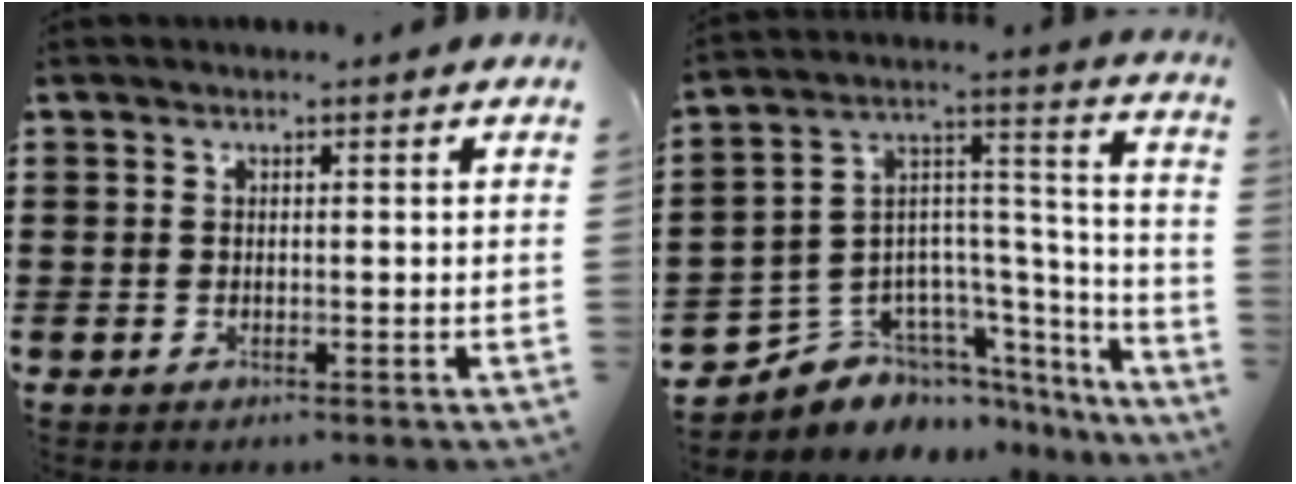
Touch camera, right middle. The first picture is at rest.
{"total": 6.6, "force": [-4.9, 4.3, 0.3], "torque": [-0.025, -0.010, -0.093]}